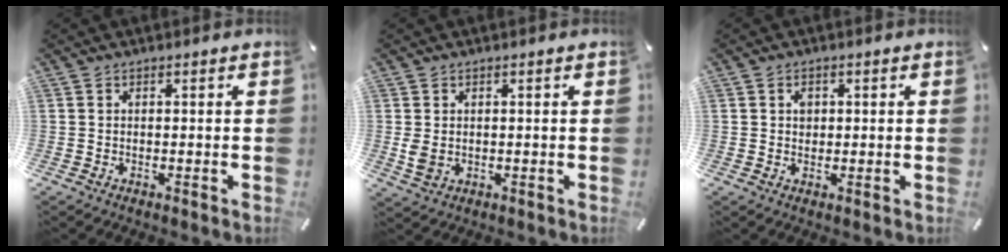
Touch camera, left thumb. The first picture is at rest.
{"total": 2.9, "force": [0.2, 2.3, 1.7], "torque": [-0.033, -0.004, 0.003]}
{"total": 1.9, "force": [0.3, 1.6, 1.0], "torque": [-0.006, 0.000, 0.001]}